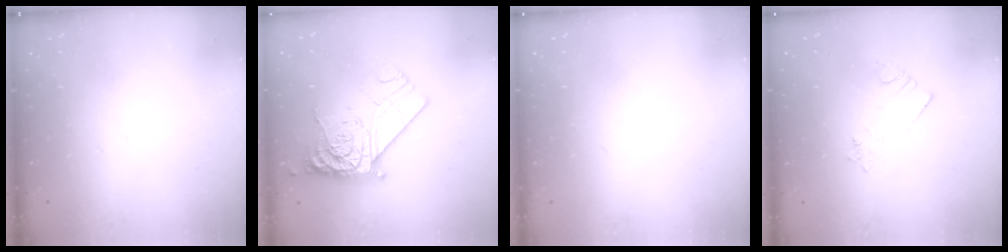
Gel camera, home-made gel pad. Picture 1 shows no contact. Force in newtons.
{"total": 12.2, "press": 12.1, "slide": 1.4}
{"total": 0.7, "press": 0.6, "slide": 0.1}
{"total": 2.1, "press": 2.1, "slide": 0.4}